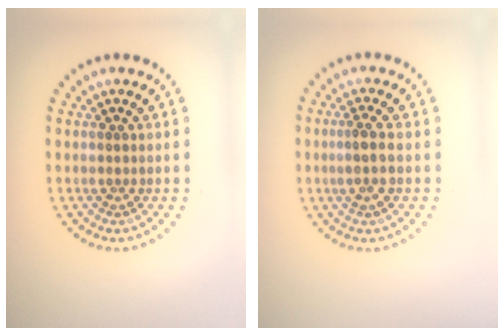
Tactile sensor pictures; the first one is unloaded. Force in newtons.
{"total": 1.8, "press": 1.6, "slide": 0.8}